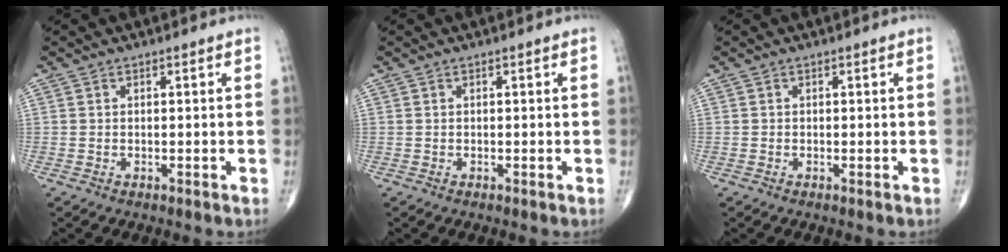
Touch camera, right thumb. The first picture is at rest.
{"total": 0.0}
{"total": 0.0}